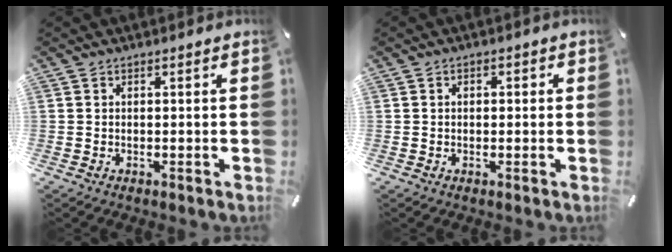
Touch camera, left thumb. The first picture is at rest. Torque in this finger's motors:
{"motor_torque": [-0.48, -0.34, -0.01, 0.06, 0.00]}